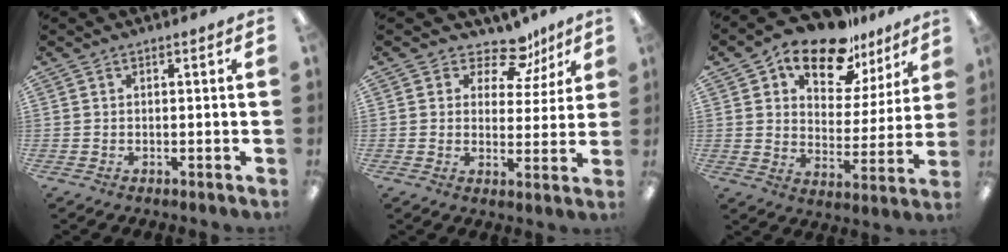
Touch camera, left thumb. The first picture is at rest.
{"total": 9.3, "force": [6.9, 5.1, 3.4], "torque": [-0.051, -0.044, 0.124]}
{"total": 15.7, "force": [12.0, 7.7, 6.8], "torque": [-0.119, -0.075, 0.211]}